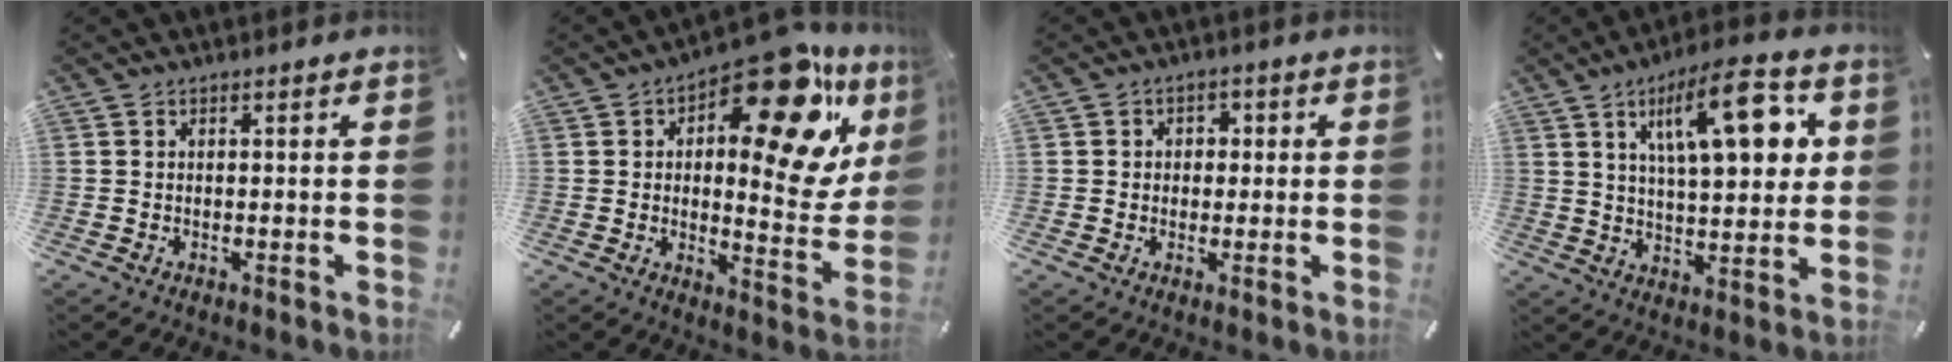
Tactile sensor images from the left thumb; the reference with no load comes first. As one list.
[{"total": 22.2, "force": [11.5, 9.3, 16.6], "torque": [-0.206, -0.089, 0.181]}, {"total": 2.7, "force": [-0.4, 2.5, 0.8], "torque": [-0.011, 0.006, -0.014]}, {"total": 17.2, "force": [7.3, 6.2, 14.3], "torque": [-0.225, -0.016, 0.110]}]